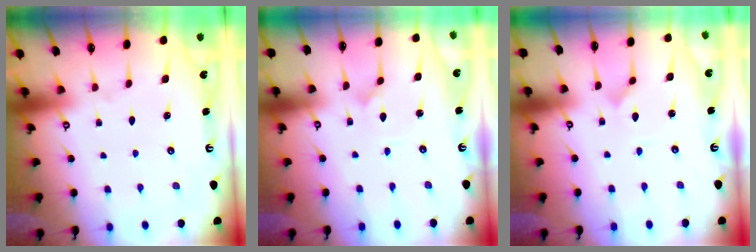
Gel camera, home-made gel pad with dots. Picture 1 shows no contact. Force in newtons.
{"total": 0.6, "press": 0.6, "slide": 0.1}
{"total": 0.0}